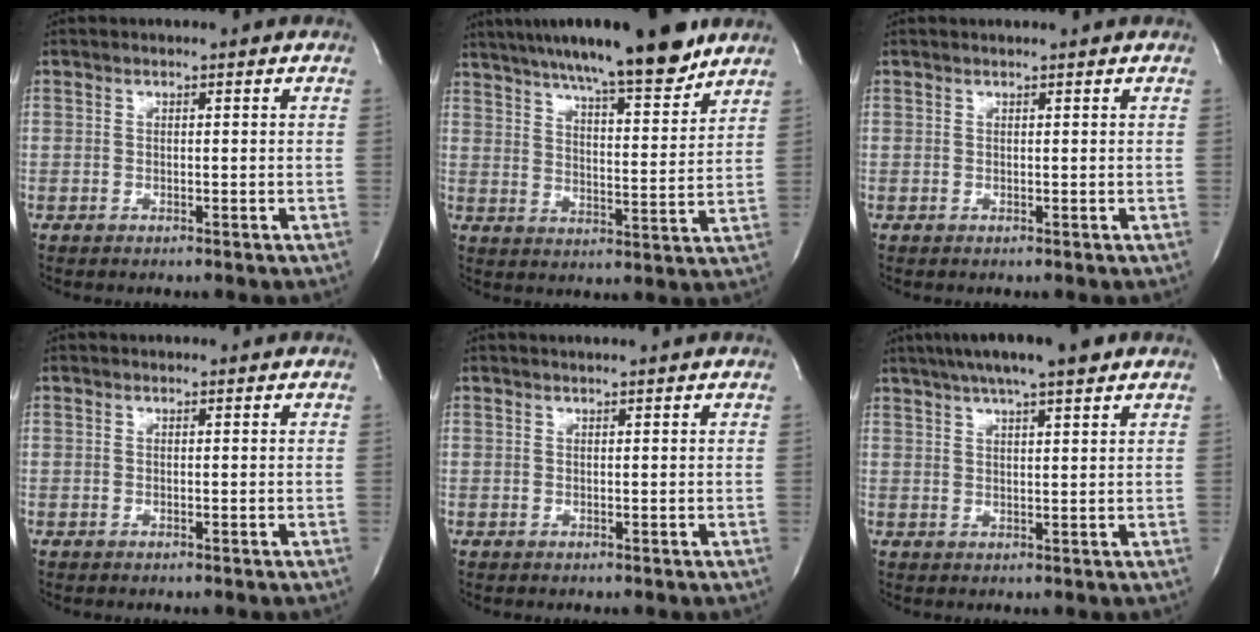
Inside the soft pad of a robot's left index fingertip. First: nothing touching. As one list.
[{"total": 17.0, "force": [13.8, 1.7, 9.8], "torque": [-0.156, 0.000, 0.206]}, {"total": 0.7, "force": [0.6, -0.2, 0.1], "torque": [-0.005, 0.002, 0.010]}, {"total": 0.0}, {"total": 1.7, "force": [1.6, -0.3, 0.5], "torque": [-0.008, 0.005, 0.022]}, {"total": 10.4, "force": [7.7, 1.1, 6.9], "torque": [-0.114, 0.027, 0.114]}]